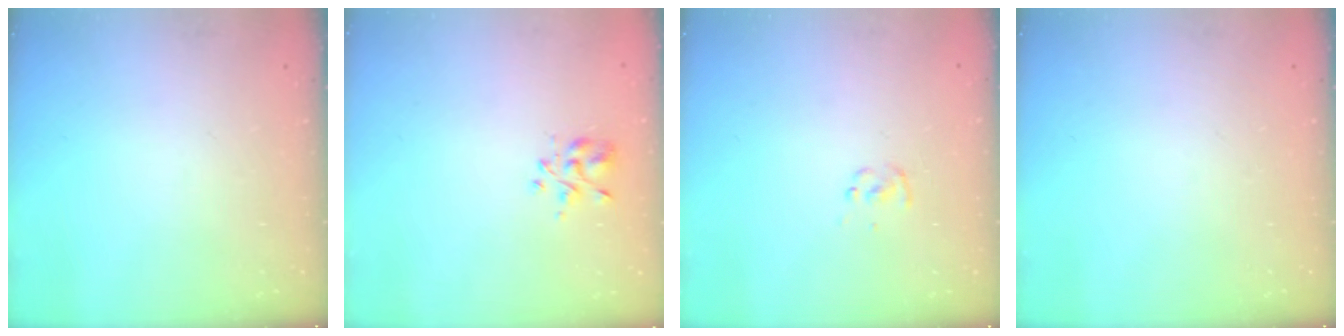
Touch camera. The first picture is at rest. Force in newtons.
{"total": 2.8, "press": 2.6, "slide": 1.0}
{"total": 1.1, "press": 1.1, "slide": 0.2}
{"total": 0.0}